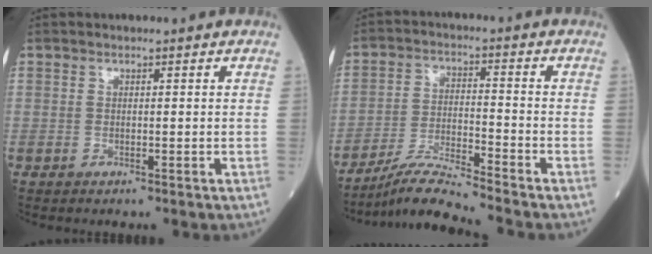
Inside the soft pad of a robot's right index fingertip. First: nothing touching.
{"total": 7.8, "force": [-7.1, -1.6, 2.8], "torque": [-0.061, -0.017, -0.132]}